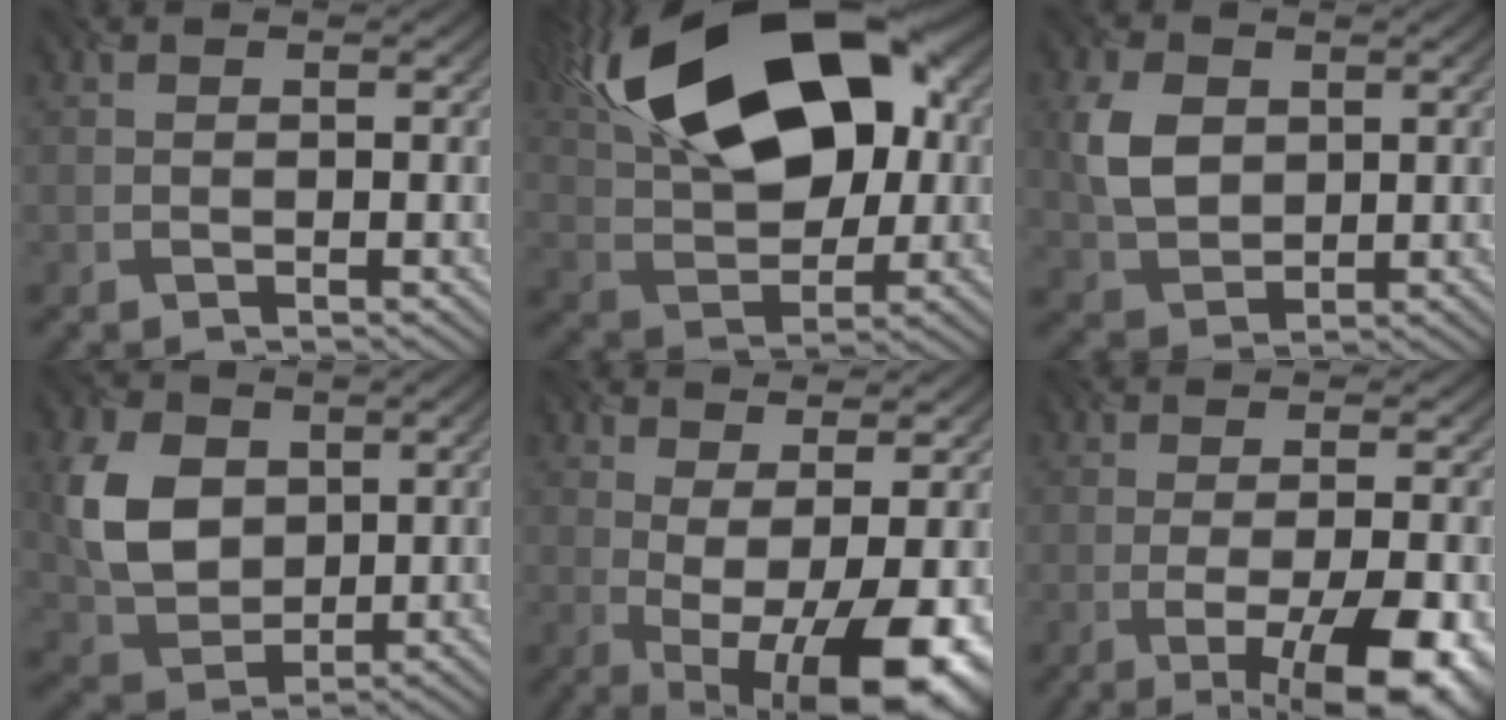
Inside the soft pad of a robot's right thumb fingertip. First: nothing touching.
{"total": 19.0, "force": [6.9, 11.0, 14.0], "torque": [-0.254, 0.057, 0.098]}
{"total": 4.6, "force": [1.0, 3.7, 2.4], "torque": [-0.073, 0.008, 0.029]}
{"total": 7.5, "force": [1.5, 6.1, 4.1], "torque": [-0.120, 0.004, 0.036]}
{"total": 12.1, "force": [-2.6, 4.1, 11.1], "torque": [-0.155, 0.009, -0.017]}
{"total": 12.0, "force": [-4.5, 3.8, 10.4], "torque": [-0.123, 0.003, -0.053]}